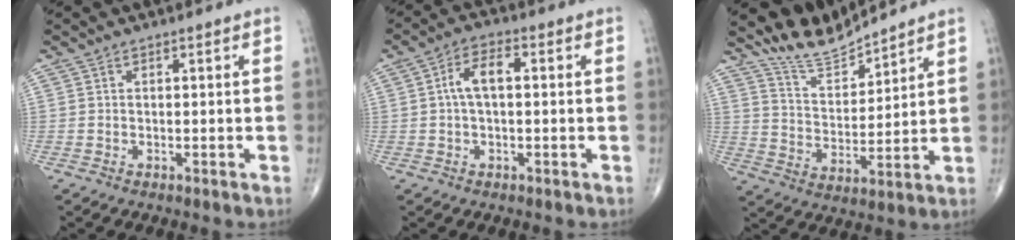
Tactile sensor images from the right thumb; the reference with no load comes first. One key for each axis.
{"total": 5.6, "fx": 0.6, "fy": 2.7, "fz": 4.9, "tx": -0.095, "ty": 0.021, "tz": 0.004}
{"total": 8.1, "fx": 8.0, "fy": 0.4, "fz": 0.6, "tx": -0.007, "ty": -0.058, "tz": 0.170}